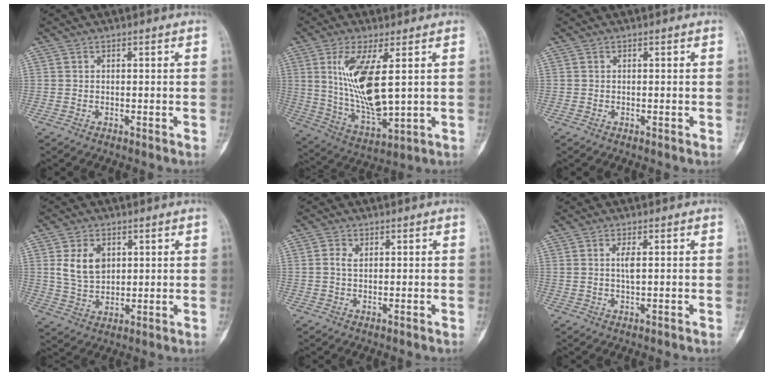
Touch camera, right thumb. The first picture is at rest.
{"total": 14.6, "force": [3.0, 4.7, 13.4], "torque": [-0.271, -0.030, 0.074]}
{"total": 0.0}
{"total": 7.9, "force": [2.3, 5.4, 5.2], "torque": [-0.077, -0.012, 0.050]}
{"total": 1.8, "force": [0.4, 1.2, 1.3], "torque": [-0.030, 0.004, 0.011]}
{"total": 2.0, "force": [0.3, 0.3, 2.0], "torque": [-0.044, 0.001, 0.011]}